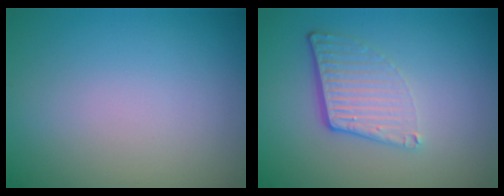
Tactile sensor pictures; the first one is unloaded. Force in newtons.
{"total": 4.4, "press": 2.8, "slide": 3.3}